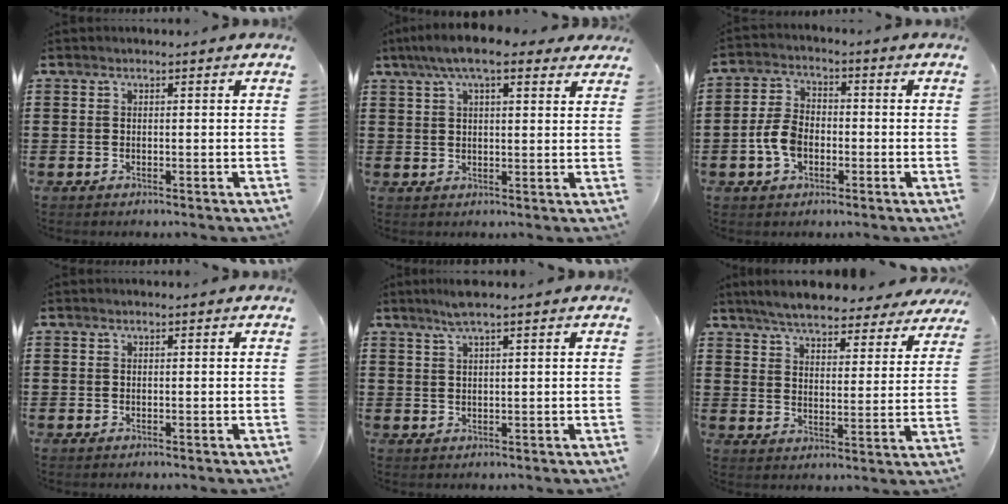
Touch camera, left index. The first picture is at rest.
{"total": 7.8, "force": [5.4, 2.2, 5.2], "torque": [-0.113, 0.006, 0.098]}
{"total": 5.8, "force": [-1.8, 3.9, 4.0], "torque": [-0.107, 0.001, -0.041]}
{"total": 0.0}
{"total": 3.0, "force": [2.0, 0.0, 2.3], "torque": [-0.048, 0.002, 0.035]}
{"total": 6.0, "force": [5.8, 0.5, 1.4], "torque": [-0.055, -0.026, 0.102]}